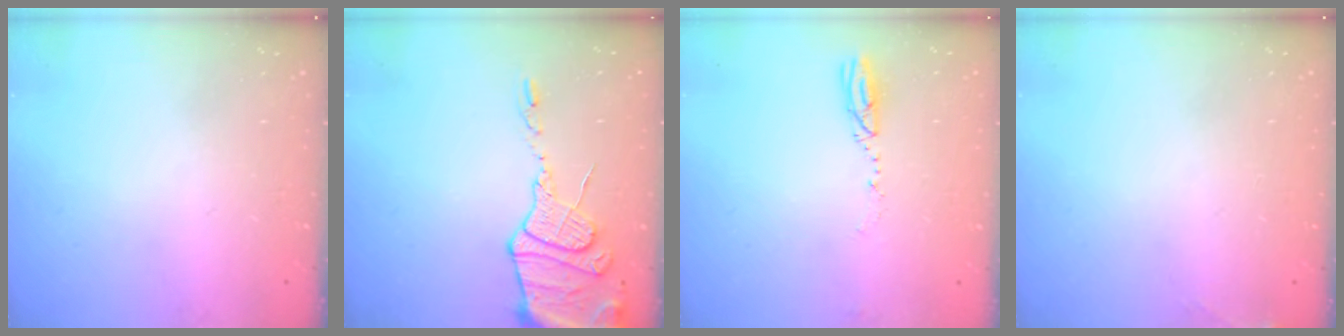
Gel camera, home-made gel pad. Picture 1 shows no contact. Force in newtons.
{"total": 14.4, "press": 14.4, "slide": 1.4}
{"total": 3.3, "press": 3.2, "slide": 0.5}
{"total": 3.7, "press": 3.7, "slide": 0.5}